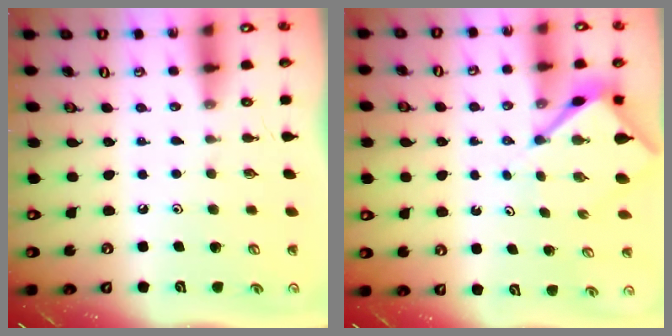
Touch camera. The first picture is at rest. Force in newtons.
{"total": 5.7, "press": 5.7, "slide": 0.4}